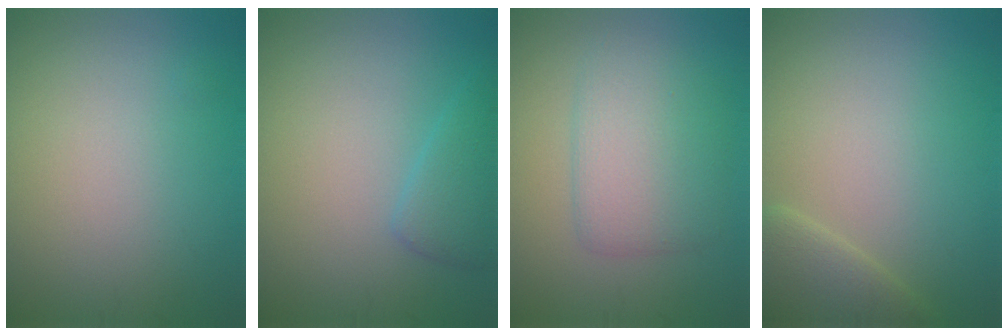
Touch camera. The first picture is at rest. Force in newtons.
{"total": 2.4, "press": 2.4, "slide": 0.1}
{"total": 4.4, "press": 4.4, "slide": 0.1}
{"total": 3.3, "press": 3.3, "slide": 0.3}